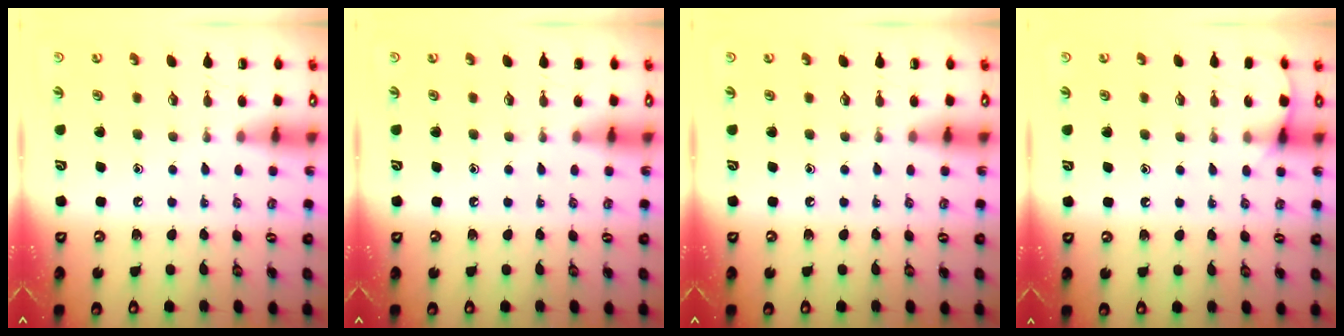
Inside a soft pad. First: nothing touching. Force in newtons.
{"total": 0.0}
{"total": 0.0}
{"total": 6.0, "press": 5.9, "slide": 0.7}